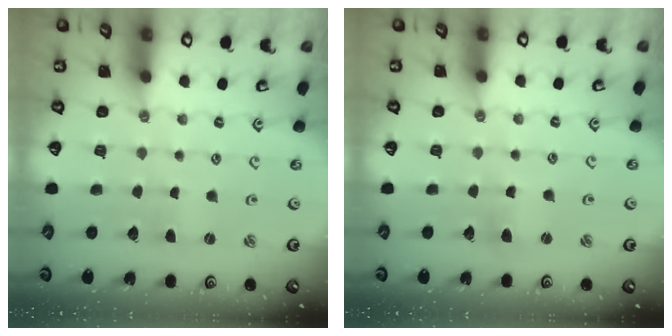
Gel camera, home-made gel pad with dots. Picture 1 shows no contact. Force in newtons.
{"total": 2.1, "press": 2.1, "slide": 0.3}